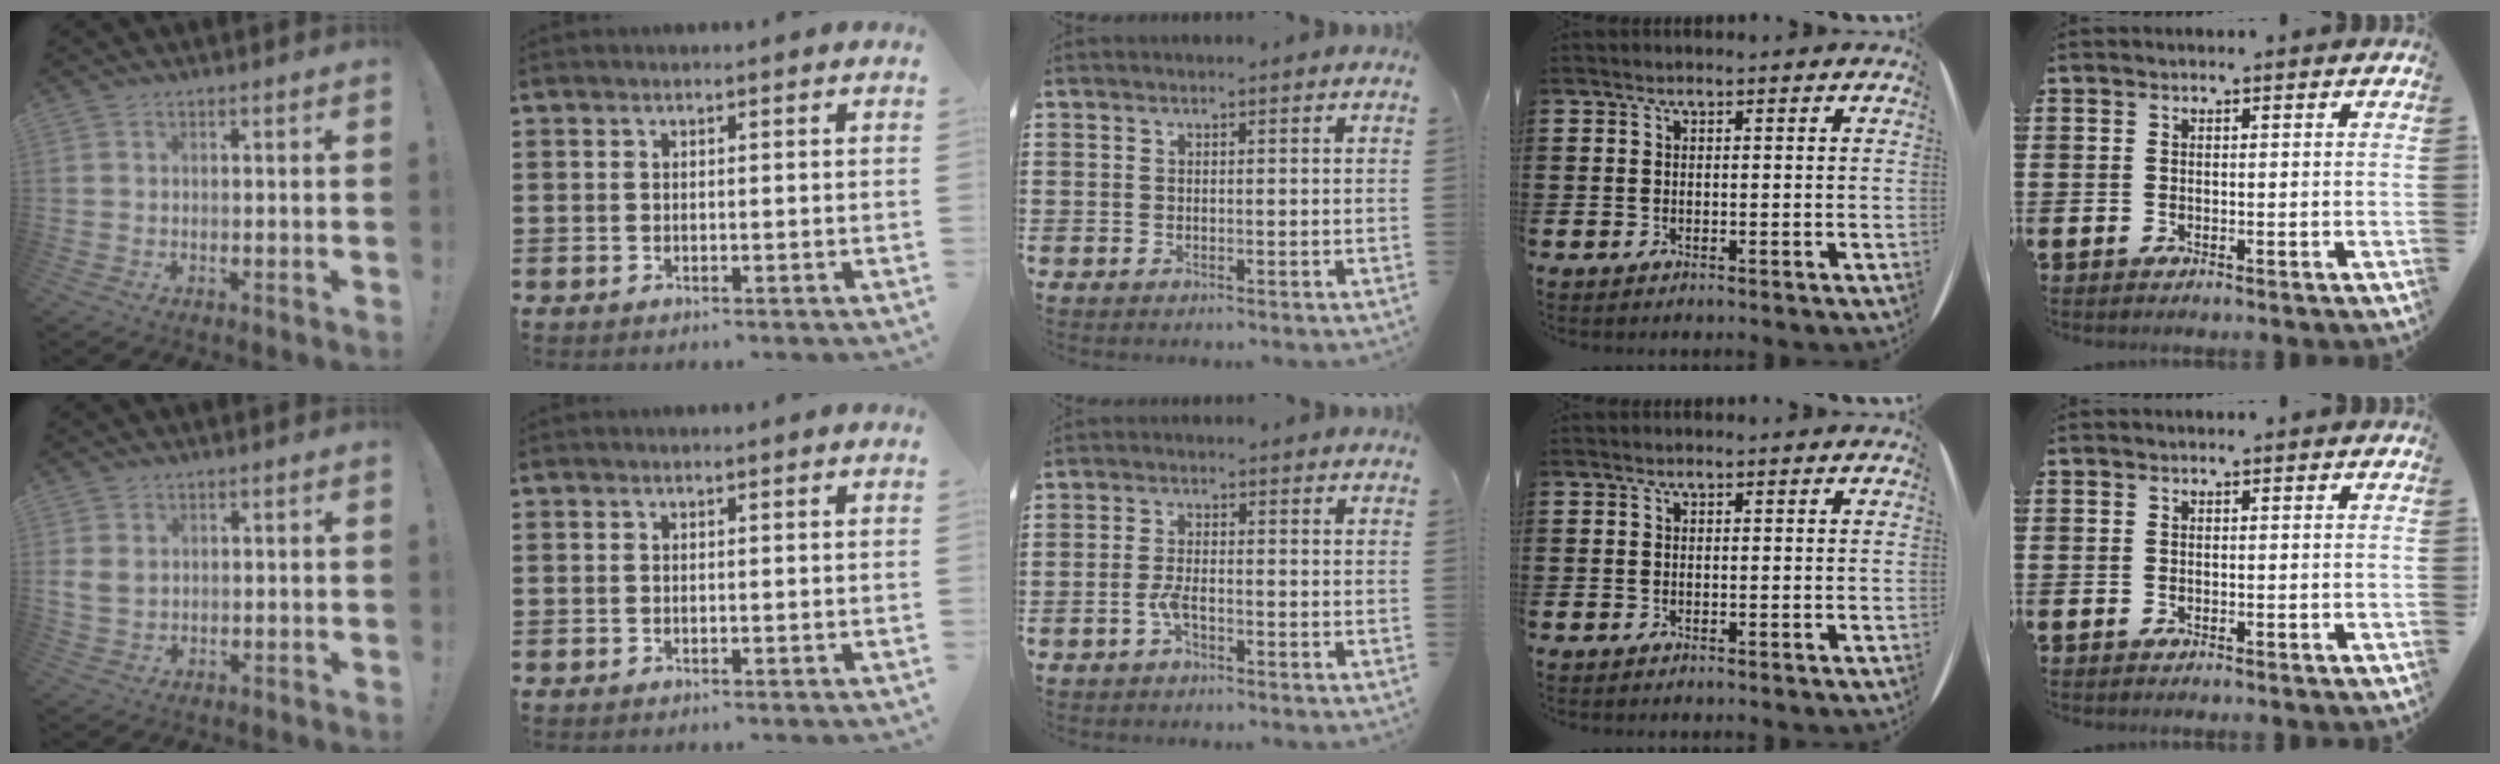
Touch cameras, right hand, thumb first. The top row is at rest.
{"thumb": {"total": 3.7, "force": [1.6, 2.7, 2.0], "torque": [-0.046, 0.000, 0.031]}, "middle": {"total": 3.1, "force": [-1.5, 0.9, 2.6], "torque": [-0.062, -0.003, -0.030]}}